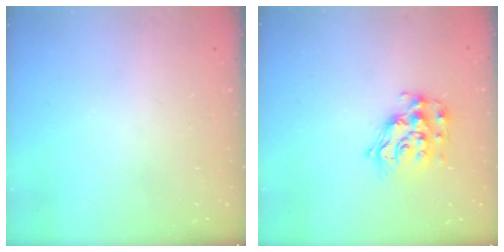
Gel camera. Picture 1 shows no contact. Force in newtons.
{"total": 14.2, "press": 14.2, "slide": 1.0}